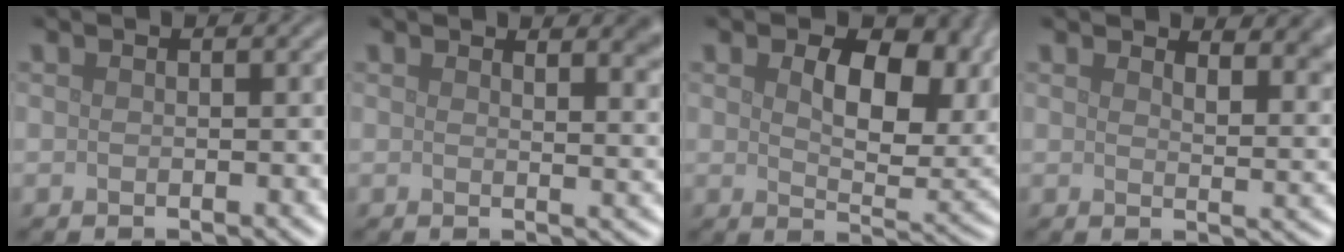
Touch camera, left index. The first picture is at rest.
{"total": 3.7, "force": [2.6, 1.4, 2.3], "torque": [-0.013, 0.003, 0.034]}
{"total": 9.4, "force": [2.4, 5.1, 7.5], "torque": [-0.120, -0.007, 0.042]}
{"total": 5.5, "force": [4.2, 2.0, 3.0], "torque": [-0.030, 0.004, 0.053]}